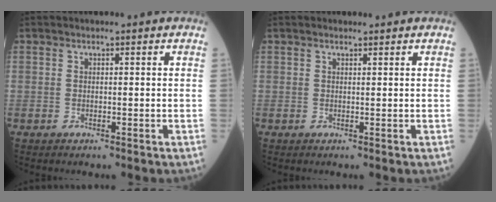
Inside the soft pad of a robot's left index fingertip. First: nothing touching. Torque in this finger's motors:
{"motor_torque": [0.24, -0.19, 0.03, -0.01]}